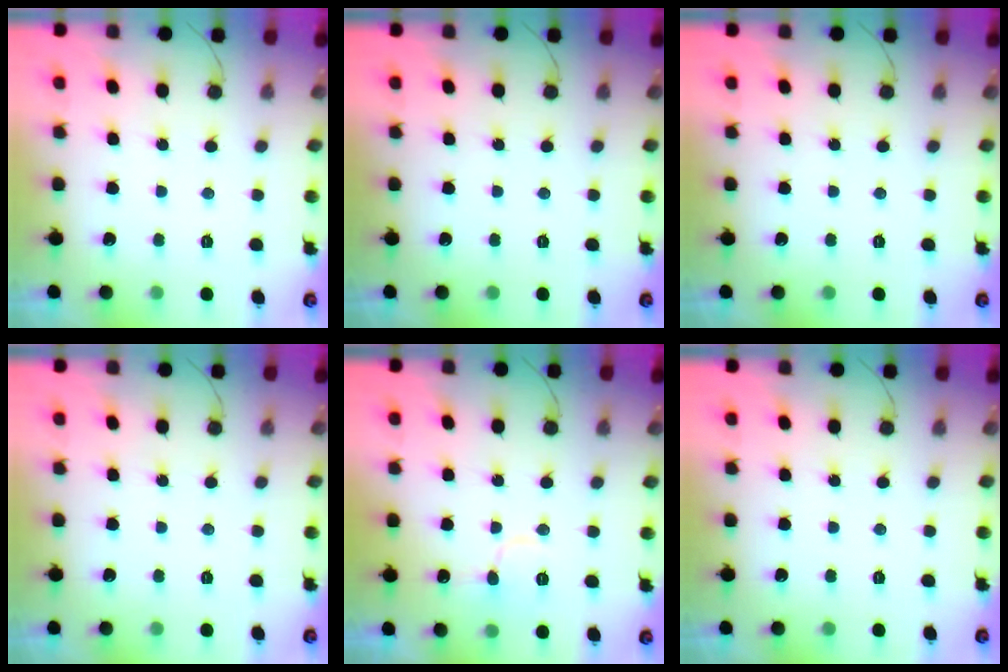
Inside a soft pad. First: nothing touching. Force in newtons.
{"total": 0.0}
{"total": 0.0}
{"total": 0.0}
{"total": 8.5, "press": 8.3, "slide": 1.9}
{"total": 0.0}